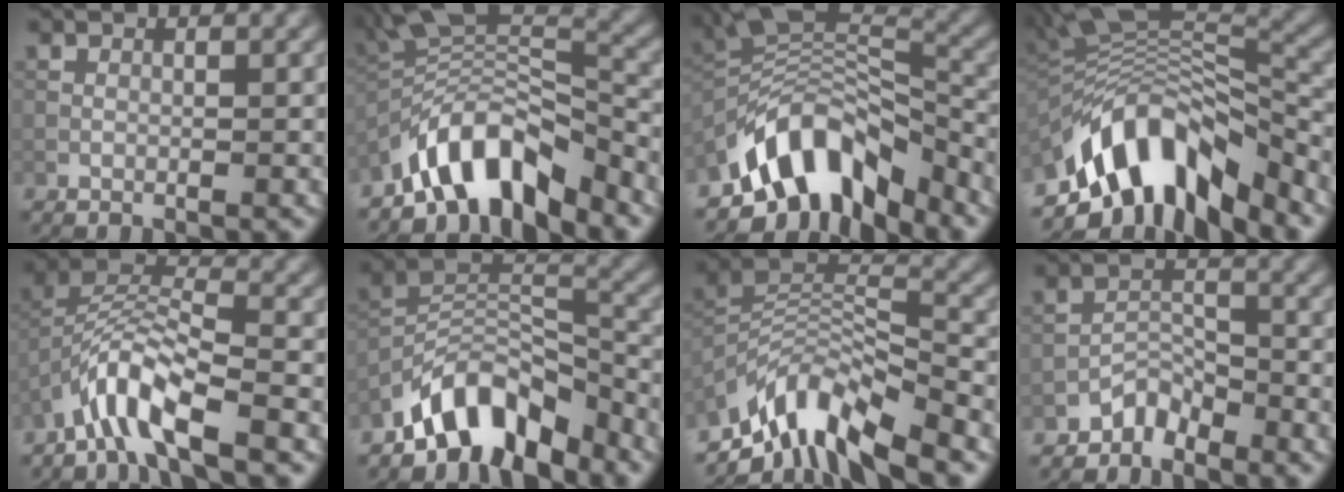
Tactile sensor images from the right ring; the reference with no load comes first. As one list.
[{"total": 8.2, "force": [-5.7, 2.7, 5.2], "torque": [-0.073, 0.009, -0.112]}, {"total": 9.2, "force": [-6.1, 4.1, 5.5], "torque": [-0.072, 0.007, -0.120]}, {"total": 11.1, "force": [-6.5, 4.6, 7.8], "torque": [-0.128, 0.011, -0.119]}, {"total": 5.6, "force": [-3.9, 1.2, 3.9], "torque": [-0.078, 0.007, -0.084]}, {"total": 7.8, "force": [-6.3, 2.9, 3.4], "torque": [-0.040, 0.002, -0.126]}, {"total": 8.9, "force": [-6.7, 2.8, 5.1], "torque": [-0.090, -0.003, -0.135]}, {"total": 2.5, "force": [-2.3, 0.9, 0.5], "torque": [-0.003, 0.013, -0.045]}]